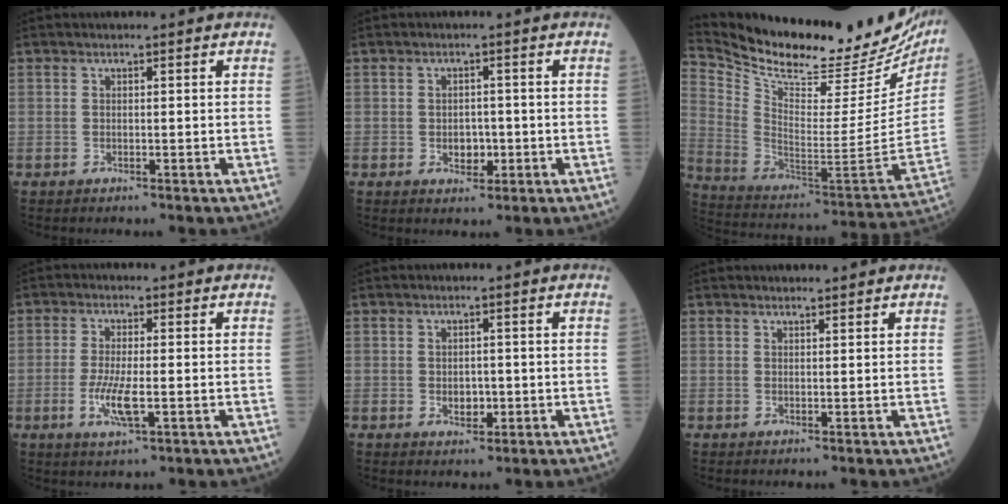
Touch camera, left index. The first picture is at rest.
{"total": 2.7, "force": [-0.7, 1.9, 1.7], "torque": [-0.023, 0.004, -0.007]}
{"total": 28.7, "force": [25.8, 6.0, 11.0], "torque": [-0.199, -0.076, 0.366]}
{"total": 5.0, "force": [-1.4, 0.9, 4.7], "torque": [-0.103, -0.009, -0.025]}
{"total": 2.2, "force": [-0.4, 1.6, 1.4], "torque": [-0.023, 0.002, -0.004]}
{"total": 2.1, "force": [2.1, 0.2, 0.2], "torque": [-0.006, 0.010, 0.028]}